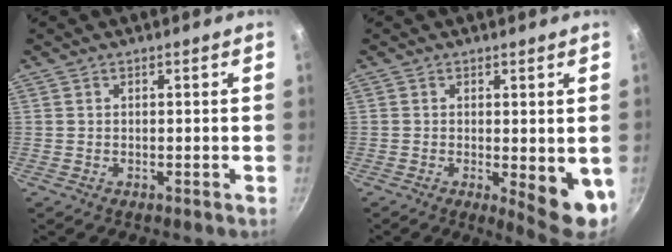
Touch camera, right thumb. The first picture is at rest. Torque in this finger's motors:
{"motor_torque": [-0.22, 0.75, 0.05, -0.06, 0.05]}